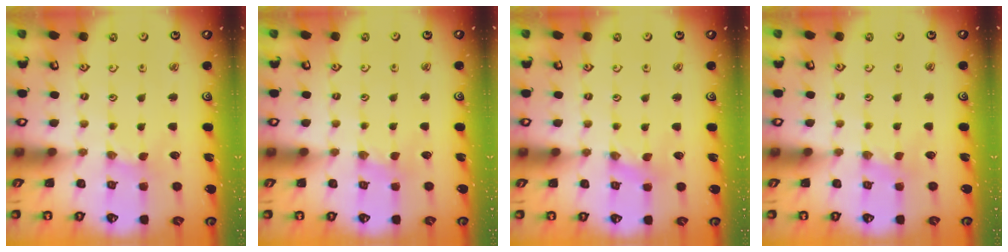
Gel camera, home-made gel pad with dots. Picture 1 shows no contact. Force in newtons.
{"total": 1.3, "press": 1.3, "slide": 0.1}
{"total": 0.0}
{"total": 1.3, "press": 1.3, "slide": 0.1}